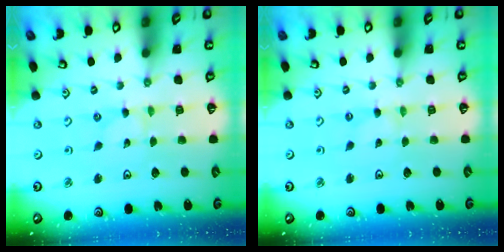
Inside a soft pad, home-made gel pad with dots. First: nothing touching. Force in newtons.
{"total": 0.0}